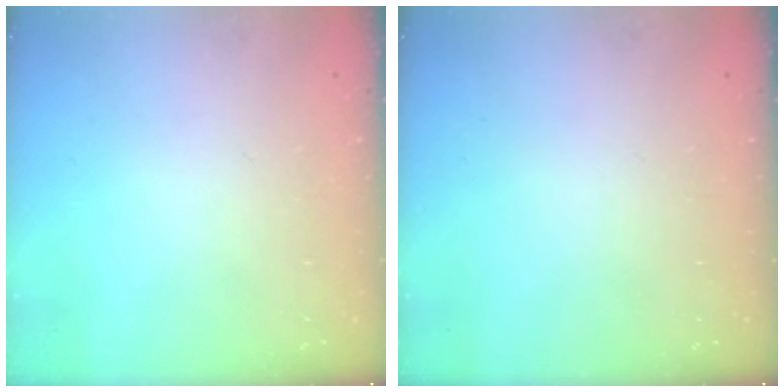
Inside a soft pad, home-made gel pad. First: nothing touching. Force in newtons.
{"total": 0.0}